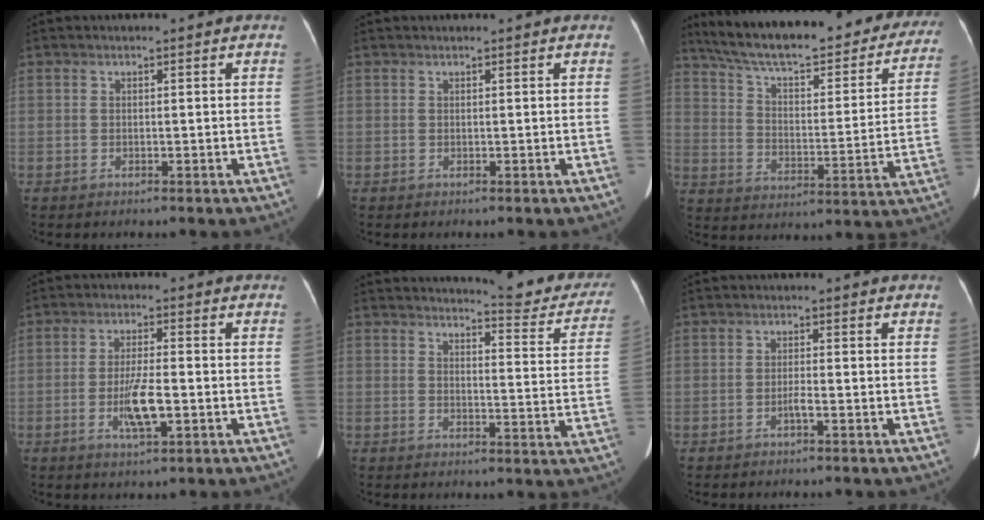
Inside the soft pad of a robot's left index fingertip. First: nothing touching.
{"total": 1.0, "force": [1.0, 0.1, 0.4], "torque": [-0.008, 0.017, 0.015]}
{"total": 32.3, "force": [27.2, 7.6, 15.7], "torque": [-0.245, -0.031, 0.353]}
{"total": 6.0, "force": [-1.8, 1.1, 5.6], "torque": [-0.111, -0.004, -0.030]}
{"total": 12.7, "force": [12.0, 1.8, 3.8], "torque": [-0.027, -0.051, 0.120]}
{"total": 1.4, "force": [-0.8, -0.1, 1.2], "torque": [-0.023, 0.001, -0.016]}